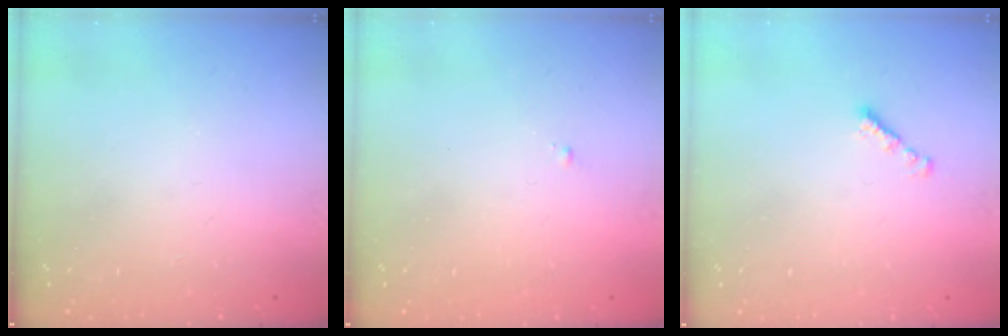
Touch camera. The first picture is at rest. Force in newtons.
{"total": 0.6, "press": 0.6, "slide": 0.2}
{"total": 1.8, "press": 1.7, "slide": 0.6}